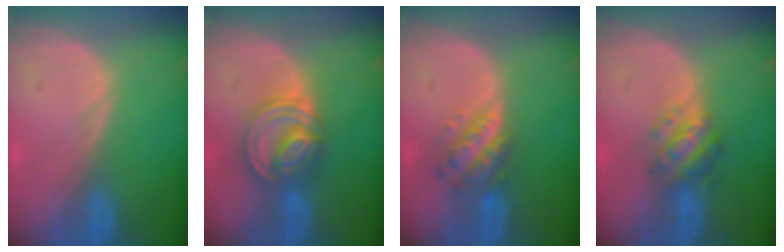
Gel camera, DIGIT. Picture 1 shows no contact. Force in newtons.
{"total": 8.3, "press": 7.1, "slide": 4.4}
{"total": 5.8, "press": 5.3, "slide": 2.3}
{"total": 5.2, "press": 5.0, "slide": 1.5}